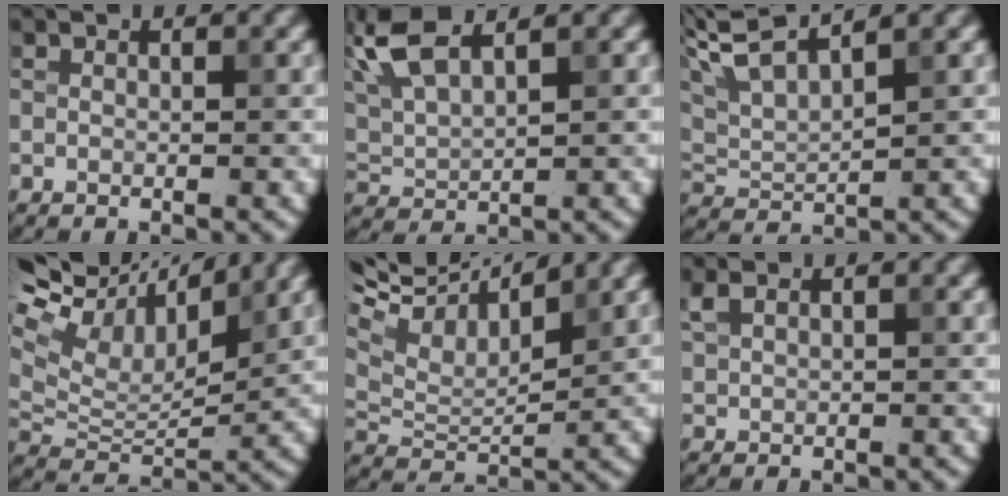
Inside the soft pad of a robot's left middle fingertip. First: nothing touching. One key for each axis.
{"total": 4.4, "fx": 2.9, "fy": 1.5, "fz": 3.0, "tx": -0.075, "ty": 0.015, "tz": 0.057}
{"total": 4.9, "fx": 4.1, "fy": 0.8, "fz": 2.7, "tx": -0.069, "ty": 0.019, "tz": 0.082}
{"total": 10.4, "fx": 8.1, "fy": 3.5, "fz": 5.4, "tx": -0.134, "ty": 0.025, "tz": 0.128}
{"total": 9.8, "fx": 7.0, "fy": 3.2, "fz": 6.0, "tx": -0.125, "ty": 0.032, "tz": 0.111}
{"total": 1.7, "fx": 1.2, "fy": 0.6, "fz": 0.9, "tx": -0.025, "ty": 0.004, "tz": 0.030}